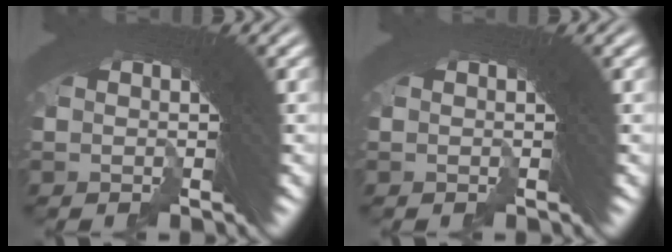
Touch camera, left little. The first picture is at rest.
{"total": 0.0}